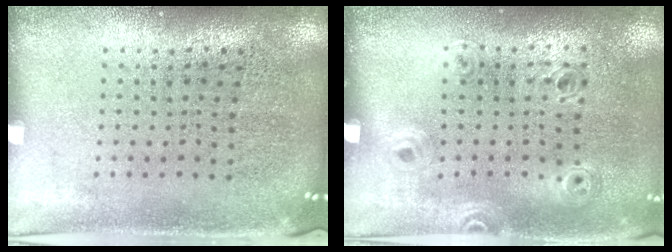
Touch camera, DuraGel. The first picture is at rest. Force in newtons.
{"total": 0.9, "press": 0.8, "slide": 0.3}